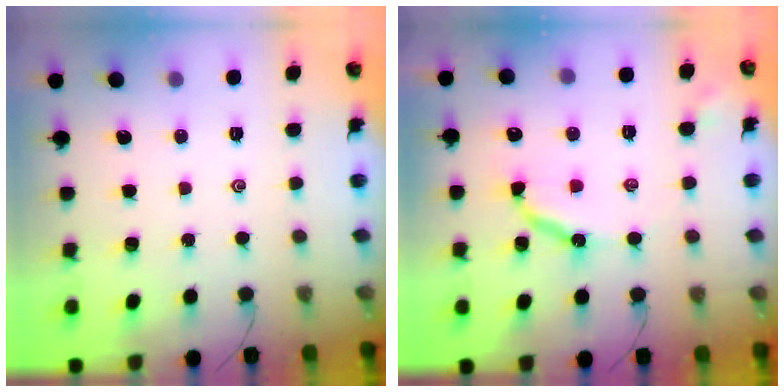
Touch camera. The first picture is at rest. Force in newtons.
{"total": 9.5, "press": 9.5, "slide": 0.8}